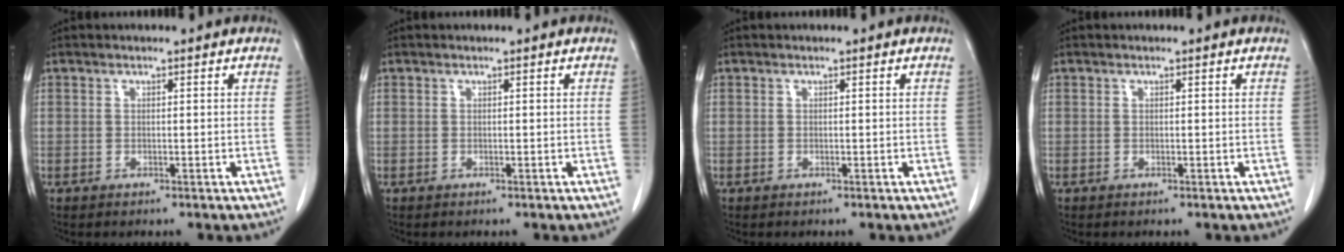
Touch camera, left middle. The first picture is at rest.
{"total": 0.0}
{"total": 0.0}
{"total": 0.0}